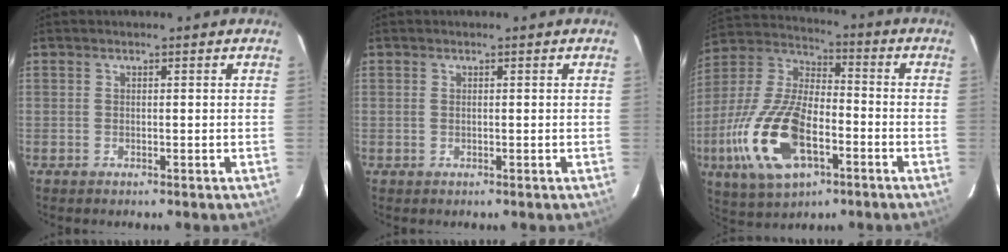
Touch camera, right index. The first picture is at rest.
{"total": 0.0}
{"total": 20.4, "force": [-7.6, 9.8, 16.2], "torque": [-0.354, -0.015, -0.137]}